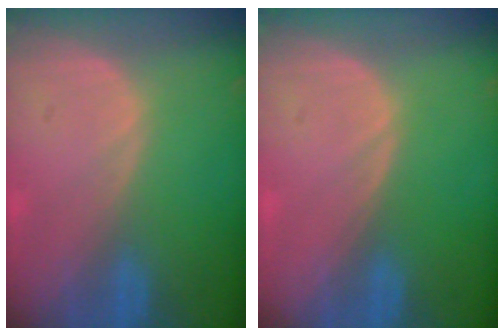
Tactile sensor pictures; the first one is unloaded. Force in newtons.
{"total": 0.0}